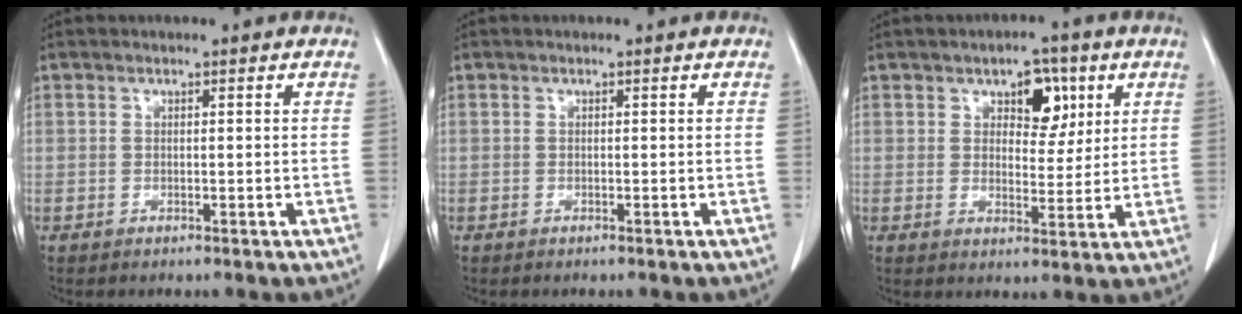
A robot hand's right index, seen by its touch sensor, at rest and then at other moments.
{"total": 0.0}
{"total": 6.1, "force": [2.8, 3.4, 4.3], "torque": [-0.053, 0.009, 0.042]}